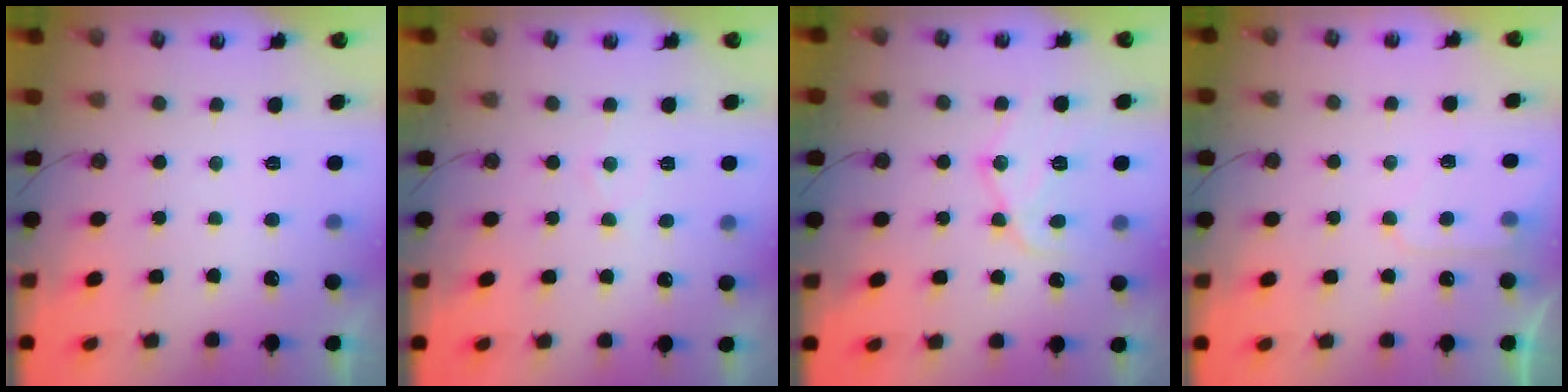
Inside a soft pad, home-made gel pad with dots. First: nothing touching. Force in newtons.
{"total": 4.1, "press": 4.1, "slide": 0.6}
{"total": 12.7, "press": 12.6, "slide": 0.9}
{"total": 6.8, "press": 6.8, "slide": 0.8}